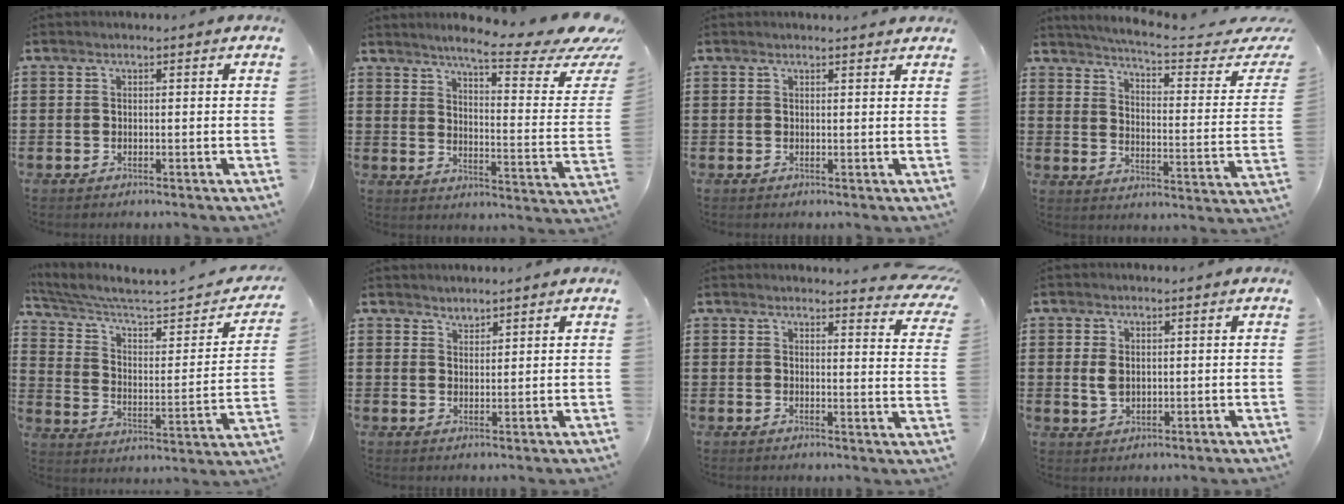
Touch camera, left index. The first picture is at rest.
{"total": 9.0, "force": [6.7, 1.0, 5.9], "torque": [-0.097, -0.056, 0.102]}
{"total": 0.9, "force": [0.8, 0.0, 0.1], "torque": [-0.005, -0.001, 0.016]}
{"total": 4.8, "force": [4.0, -0.5, 2.5], "torque": [-0.062, -0.039, 0.059]}
{"total": 5.0, "force": [3.6, 1.4, 3.1], "torque": [-0.080, -0.030, 0.055]}
{"total": 1.7, "force": [1.7, 0.3, -0.4], "torque": [0.004, 0.001, 0.033]}
{"total": 3.2, "force": [3.1, 0.3, 0.8], "torque": [-0.015, -0.020, 0.052]}
{"total": 2.9, "force": [0.4, 2.0, 2.0], "torque": [-0.051, 0.005, 0.004]}